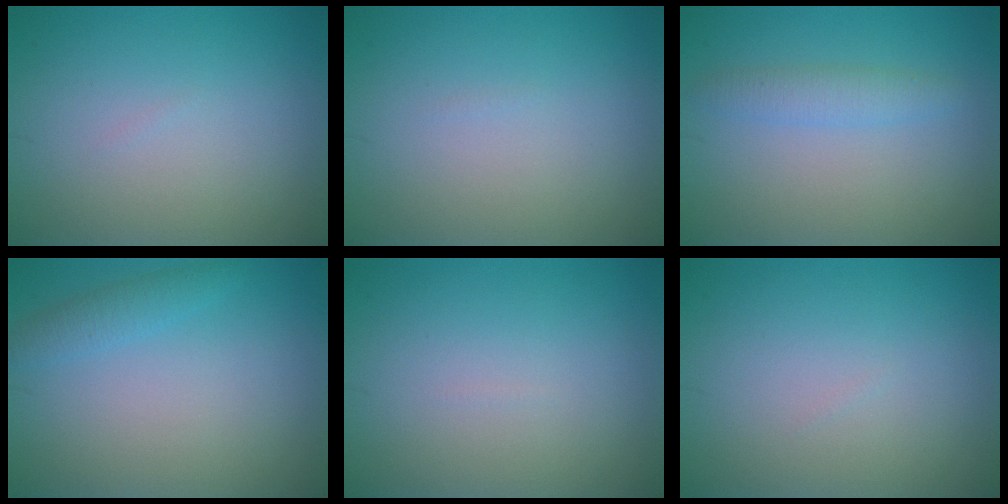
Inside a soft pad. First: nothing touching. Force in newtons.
{"total": 0.0}
{"total": 1.9, "press": 1.9, "slide": 0.1}
{"total": 1.6, "press": 1.6, "slide": 0.1}
{"total": 0.0}
{"total": 0.0}